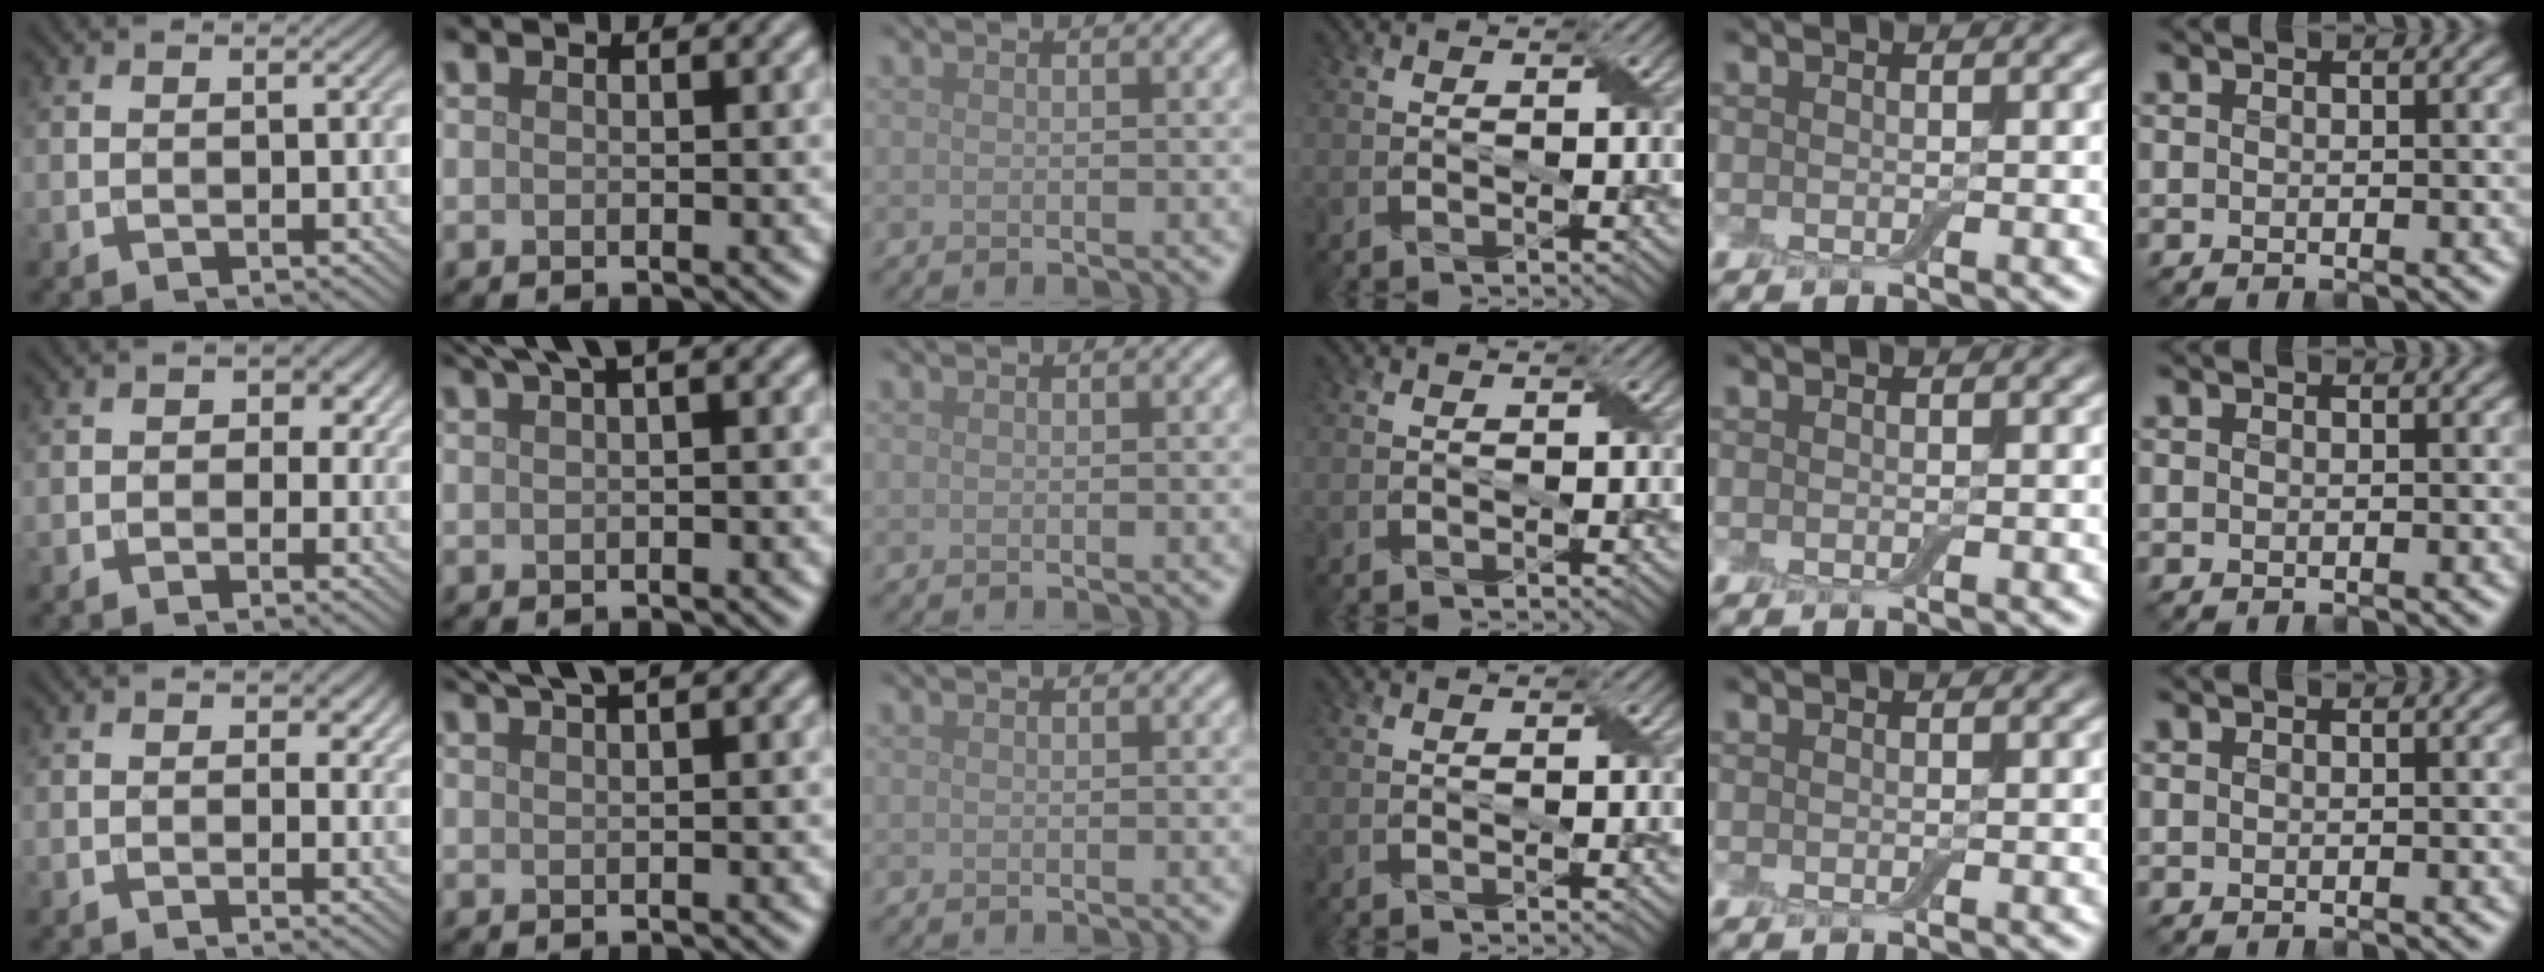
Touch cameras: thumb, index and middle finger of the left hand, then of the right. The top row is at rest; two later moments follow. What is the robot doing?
{"motion": "peel", "object": "small bumper sticker"}